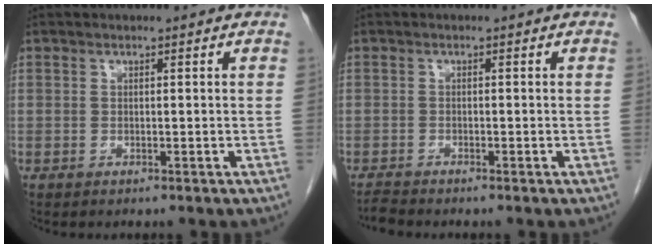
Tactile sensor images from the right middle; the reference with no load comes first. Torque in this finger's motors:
{"motor_torque": [-0.23, -0.07, -0.02, -0.01]}